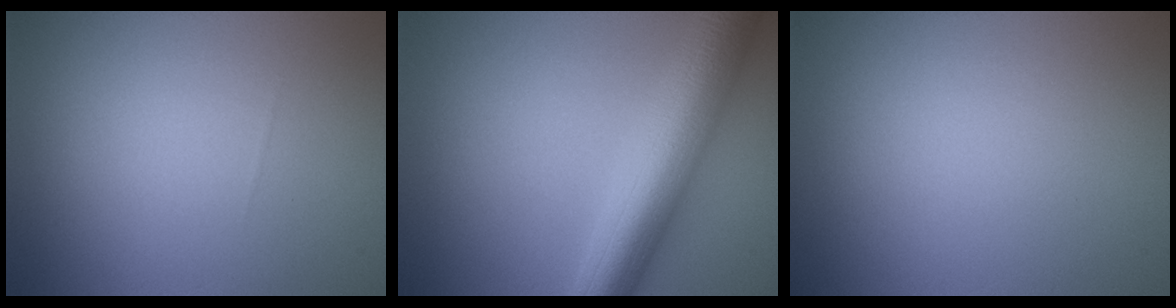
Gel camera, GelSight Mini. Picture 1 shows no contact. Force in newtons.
{"total": 9.0, "press": 9.0, "slide": 0.3}
{"total": 0.0}